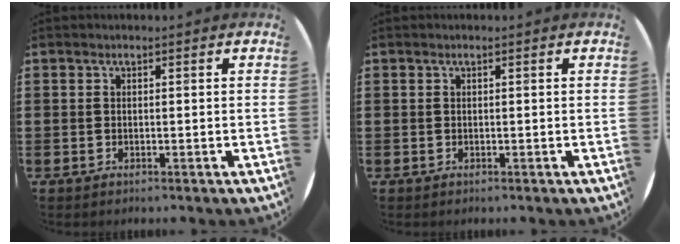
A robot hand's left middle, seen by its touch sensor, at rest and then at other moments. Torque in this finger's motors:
{"motor_torque": [0.44, -0.24, 0.05, -0.01]}